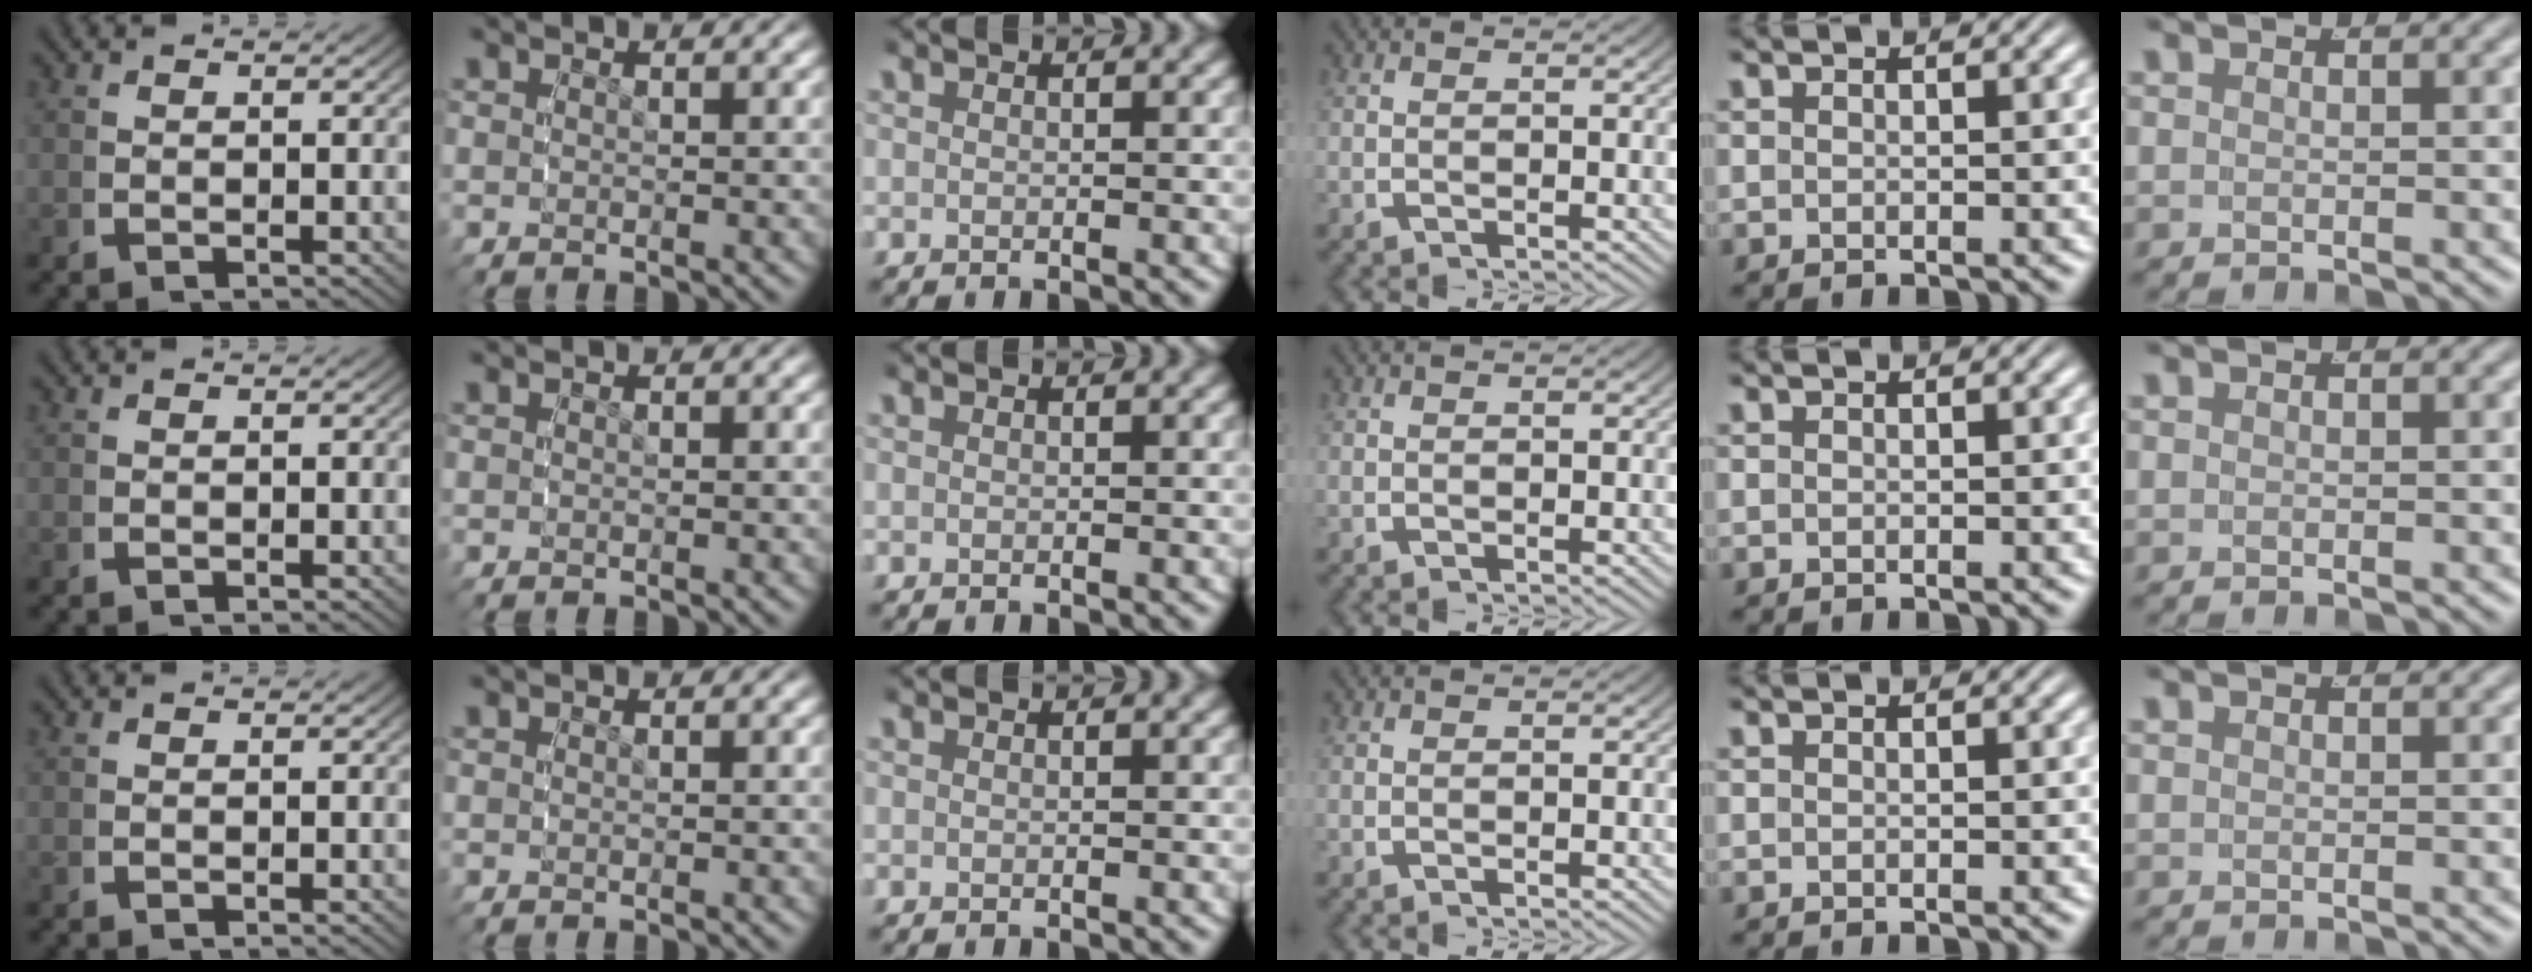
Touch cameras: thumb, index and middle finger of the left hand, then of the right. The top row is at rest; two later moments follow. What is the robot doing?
{"motion": "reach", "object": "backpack"}